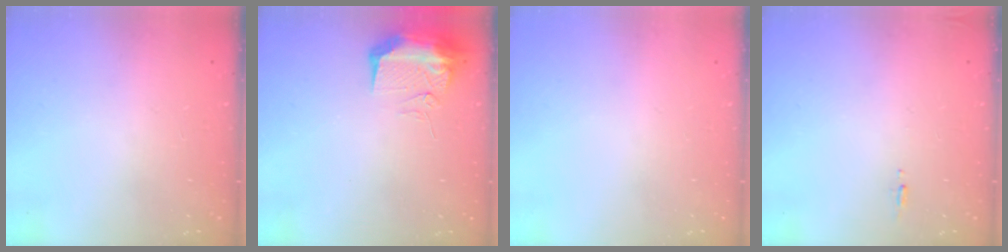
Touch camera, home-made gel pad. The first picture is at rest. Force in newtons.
{"total": 16.8, "press": 12.6, "slide": 11.1}
{"total": 0.0}
{"total": 5.0, "press": 4.7, "slide": 1.8}